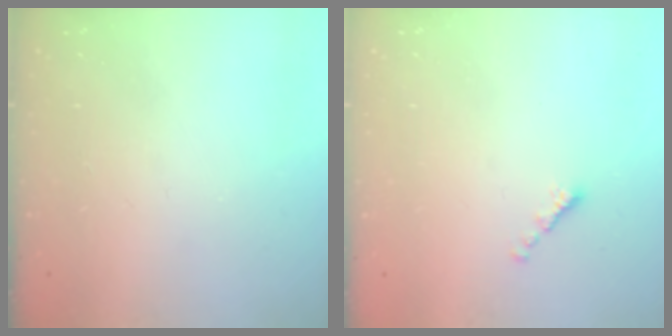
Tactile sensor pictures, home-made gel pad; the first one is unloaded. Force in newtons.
{"total": 0.0}